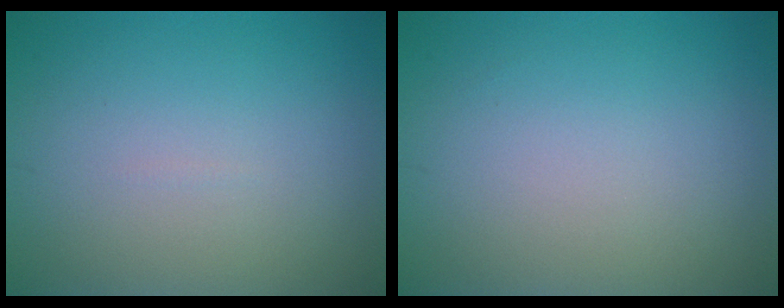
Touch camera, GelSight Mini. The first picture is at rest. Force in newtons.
{"total": 0.0}